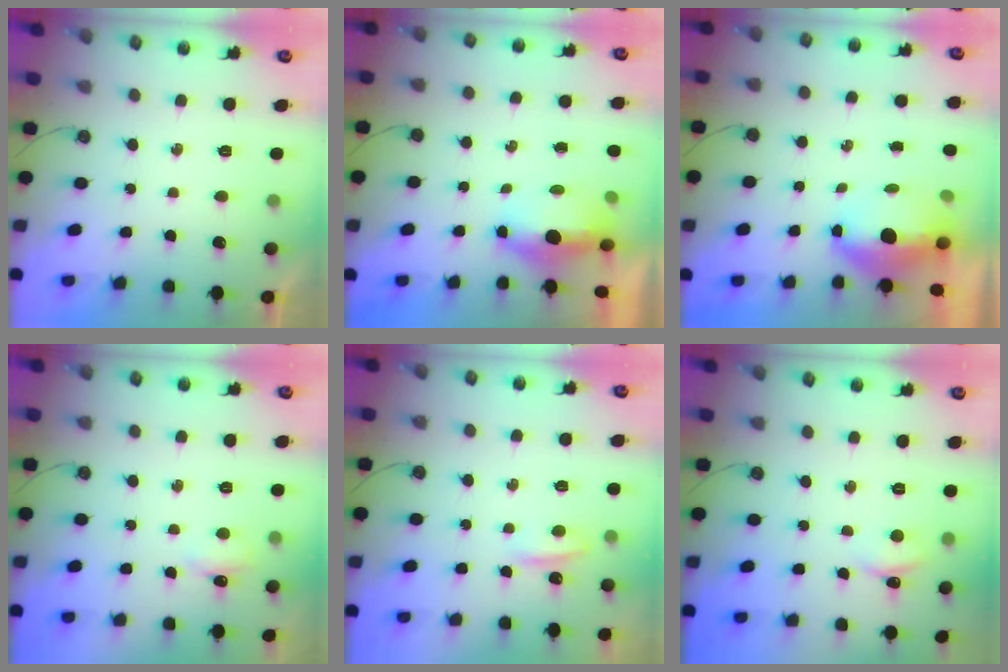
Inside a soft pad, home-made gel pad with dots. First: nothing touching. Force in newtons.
{"total": 13.2, "press": 6.4, "slide": 11.6}
{"total": 6.2, "press": 6.1, "slide": 0.8}
{"total": 5.2, "press": 5.1, "slide": 0.9}
{"total": 4.5, "press": 4.4, "slide": 0.8}
{"total": 2.5, "press": 2.5, "slide": 0.4}